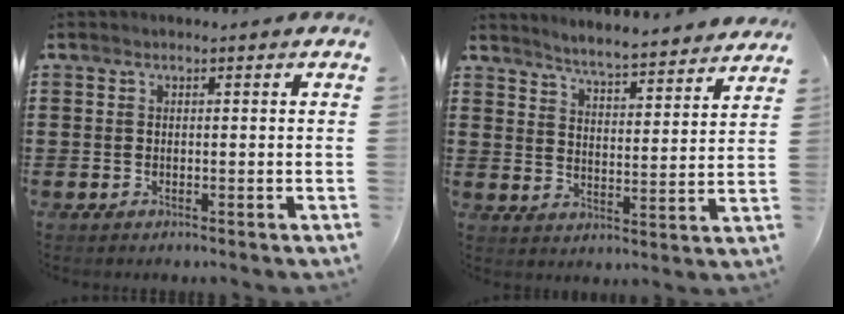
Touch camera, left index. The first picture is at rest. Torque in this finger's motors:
{"motor_torque": [0.18, -0.25, 0.46, 0.12]}